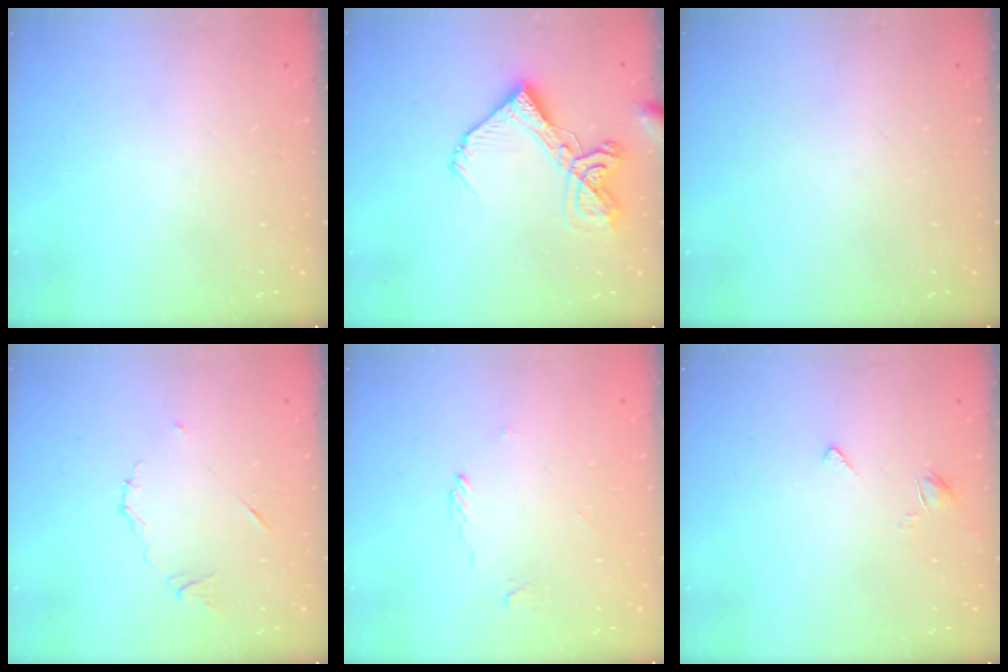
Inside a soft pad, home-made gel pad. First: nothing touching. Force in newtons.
{"total": 13.7, "press": 13.6, "slide": 1.6}
{"total": 0.0}
{"total": 6.1, "press": 6.1, "slide": 0.6}
{"total": 1.9, "press": 1.9, "slide": 0.2}
{"total": 2.9, "press": 2.8, "slide": 0.4}